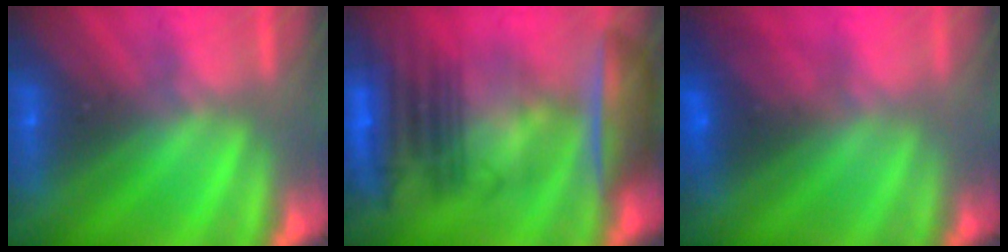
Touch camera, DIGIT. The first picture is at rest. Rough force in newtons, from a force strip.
{"total": 7.1}
{"total": 2.9}